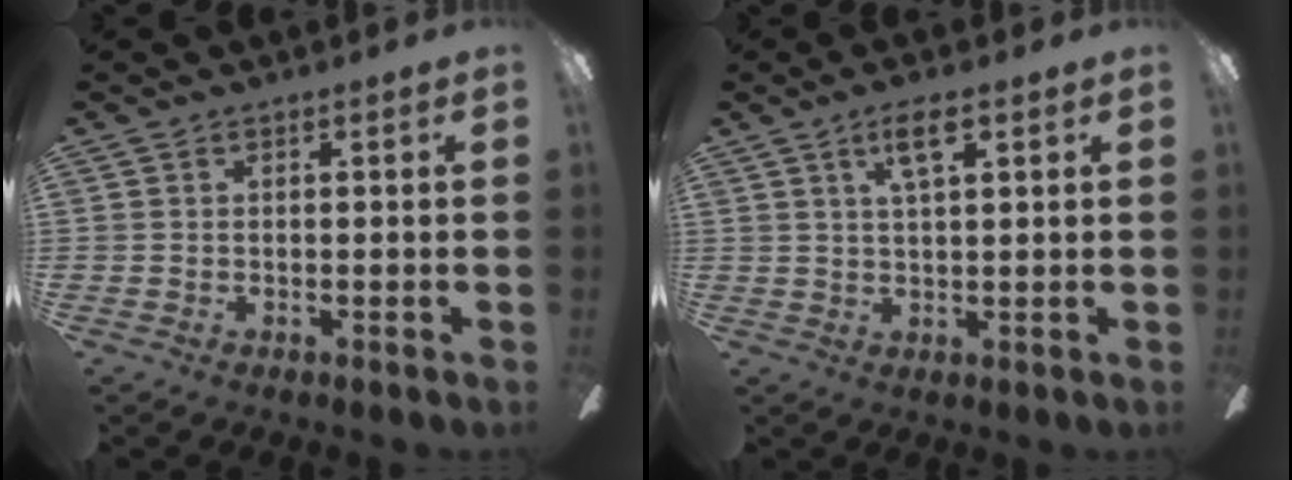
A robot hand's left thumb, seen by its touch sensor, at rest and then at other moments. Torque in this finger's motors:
{"motor_torque": [-0.22, -0.07, -0.41, 0.17, -0.02]}